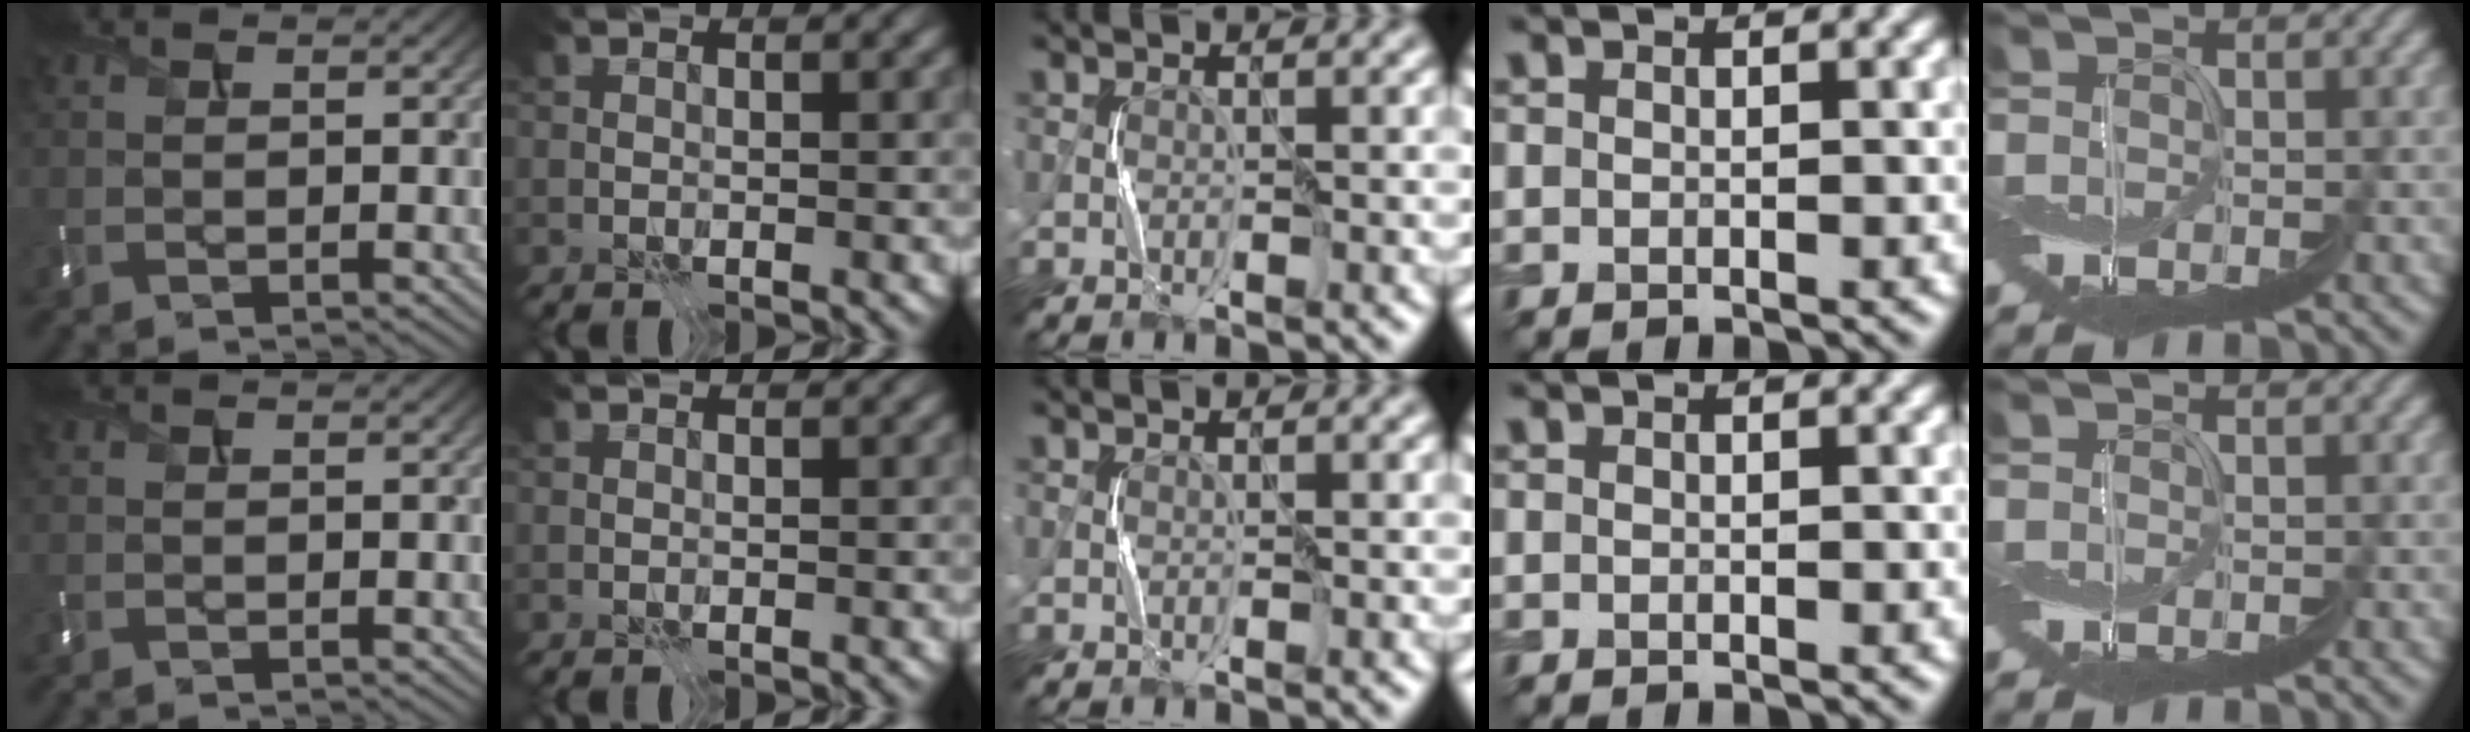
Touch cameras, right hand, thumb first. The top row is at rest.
{}